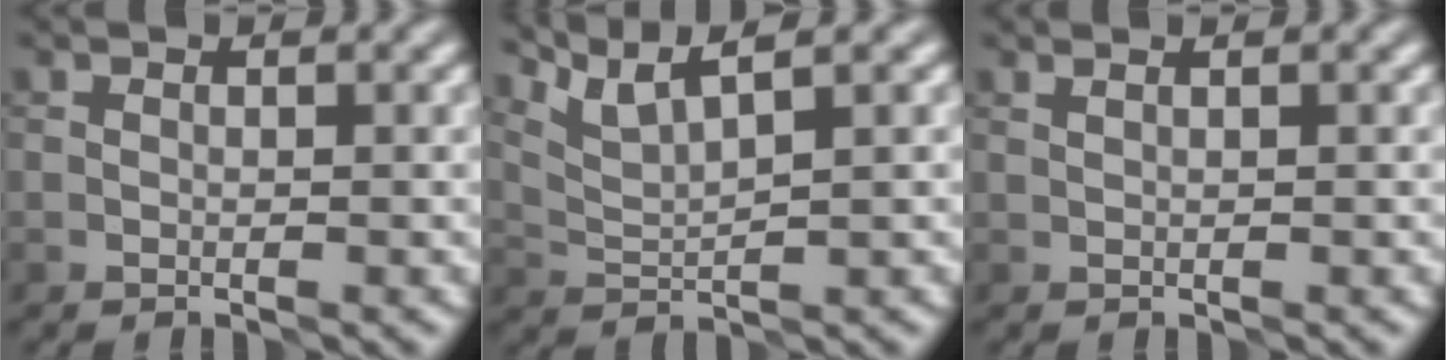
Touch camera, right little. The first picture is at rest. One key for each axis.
{"total": 4.6, "fx": 3.9, "fy": 0.4, "fz": 2.5, "tx": -0.052, "ty": 0.014, "tz": 0.078}
{"total": 0.6, "fx": 0.5, "fy": -0.3, "fz": 0.0, "tx": -0.001, "ty": 0.005, "tz": 0.008}